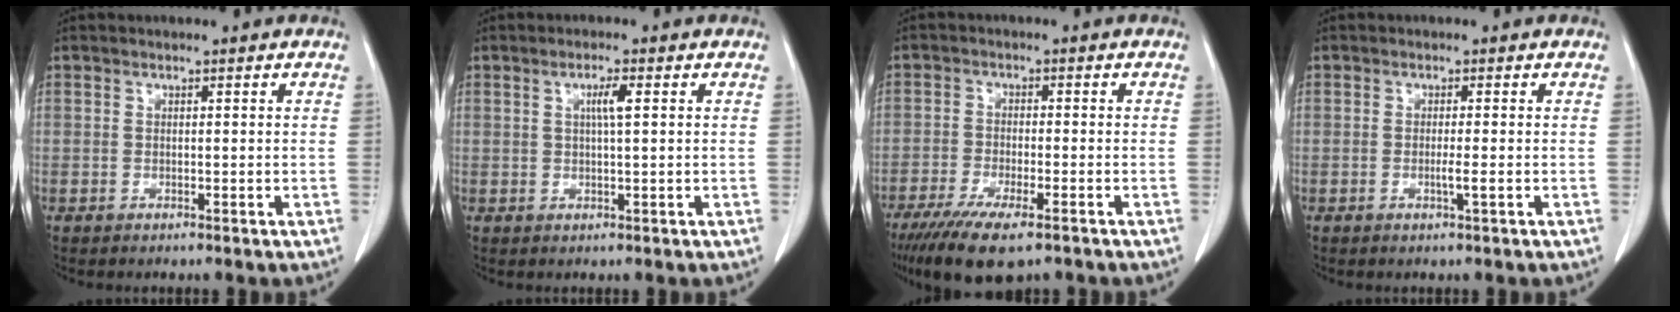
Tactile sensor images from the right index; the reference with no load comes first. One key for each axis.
{"total": 2.5, "fx": 0.7, "fy": -0.1, "fz": 2.4, "tx": -0.044, "ty": 0.000, "tz": 0.012}
{"total": 10.4, "fx": -7.4, "fy": 2.1, "fz": 7.1, "tx": -0.113, "ty": -0.022, "tz": -0.115}
{"total": 1.6, "fx": -0.4, "fy": -0.3, "fz": 1.5, "tx": -0.028, "ty": -0.004, "tz": -0.010}